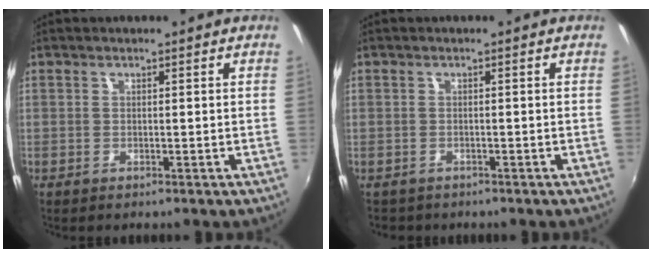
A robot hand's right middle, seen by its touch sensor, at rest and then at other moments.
{"total": 1.9, "force": [-1.1, 1.5, 0.0], "torque": [-0.006, 0.003, -0.016]}